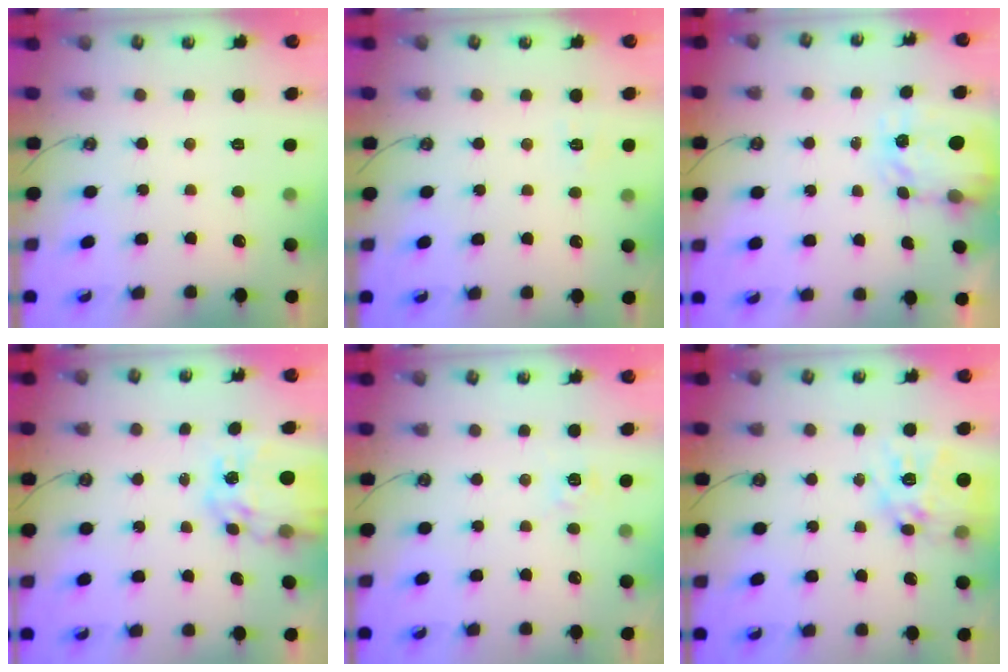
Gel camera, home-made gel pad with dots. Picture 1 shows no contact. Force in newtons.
{"total": 5.8, "press": 5.7, "slide": 0.8}
{"total": 3.6, "press": 3.5, "slide": 0.5}
{"total": 10.8, "press": 10.8, "slide": 1.1}
{"total": 4.1, "press": 4.1, "slide": 0.5}
{"total": 14.2, "press": 14.2, "slide": 1.2}